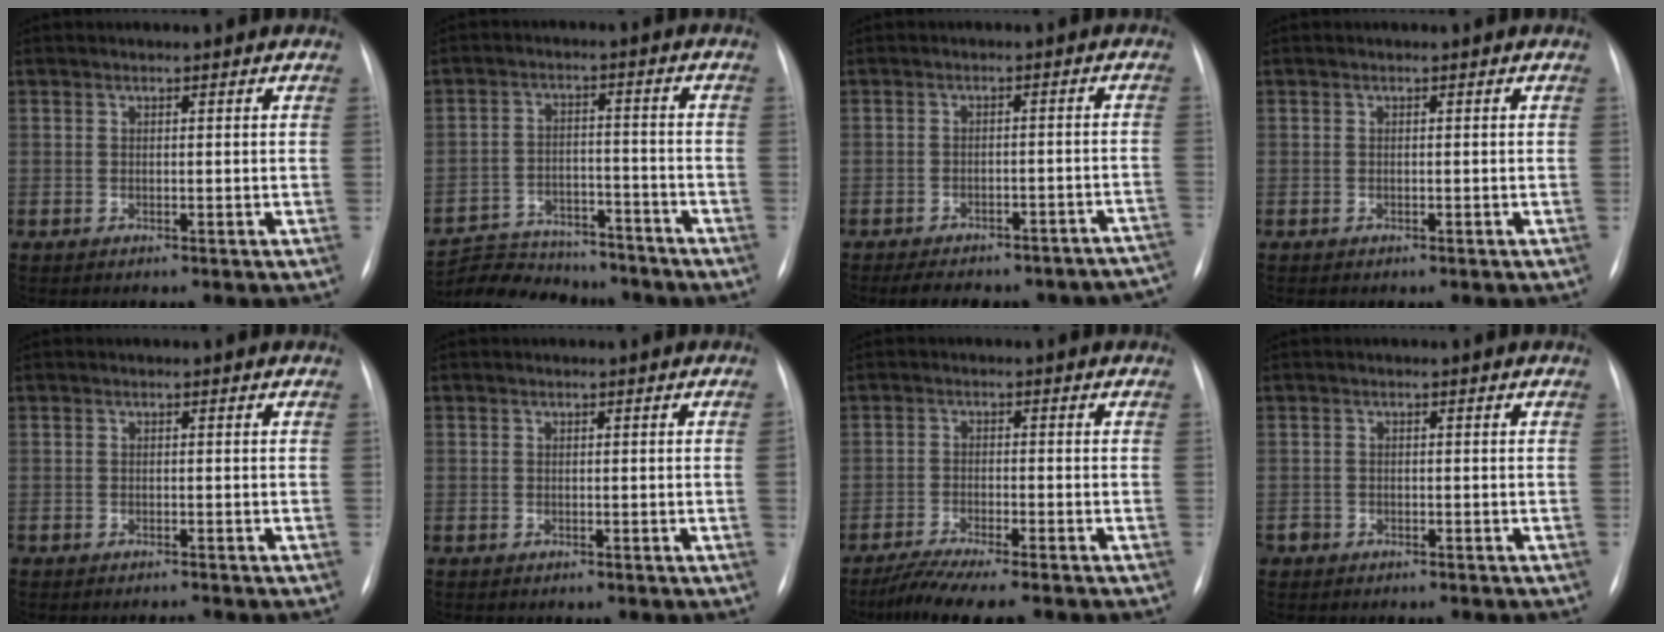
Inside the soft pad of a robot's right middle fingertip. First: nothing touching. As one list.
[{"total": 13.9, "force": [-12.7, 4.6, 3.4], "torque": [-0.061, 0.024, -0.187]}, {"total": 18.0, "force": [-15.8, 6.0, 6.1], "torque": [-0.080, 0.032, -0.180]}, {"total": 0.0}, {"total": 1.0, "force": [-1.0, -0.1, 0.1], "torque": [-0.002, -0.006, -0.012]}, {"total": 0.8, "force": [-0.1, -0.4, 0.7], "torque": [0.000, 0.004, -0.001]}, {"total": 7.1, "force": [-5.9, -0.2, 3.9], "torque": [-0.064, -0.020, -0.100]}, {"total": 2.1, "force": [-1.6, 1.4, 0.0], "torque": [-0.008, 0.003, -0.030]}]